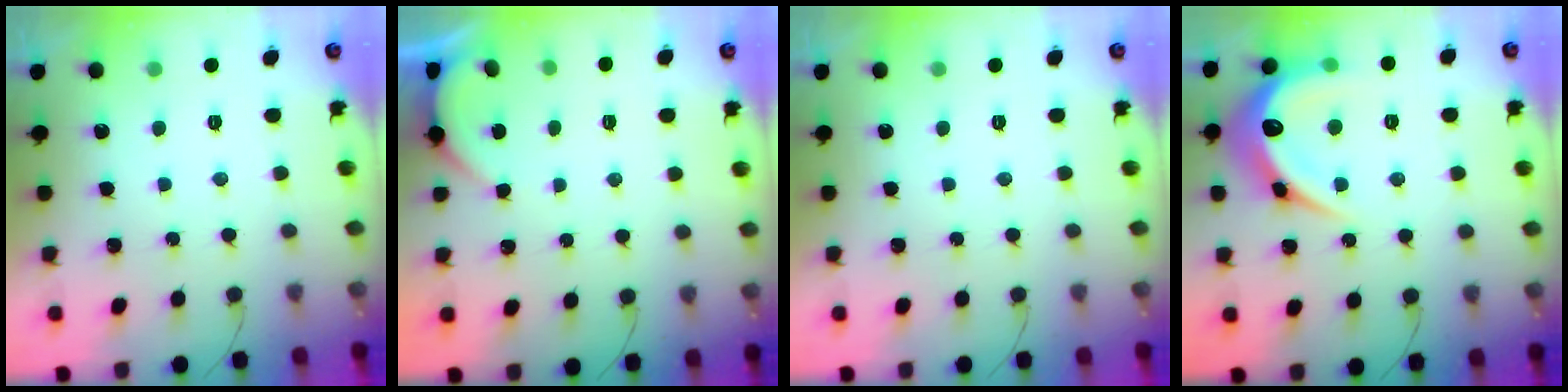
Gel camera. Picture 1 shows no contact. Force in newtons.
{"total": 1.9, "press": 1.9, "slide": 0.2}
{"total": 0.0}
{"total": 17.3, "press": 17.3, "slide": 0.3}